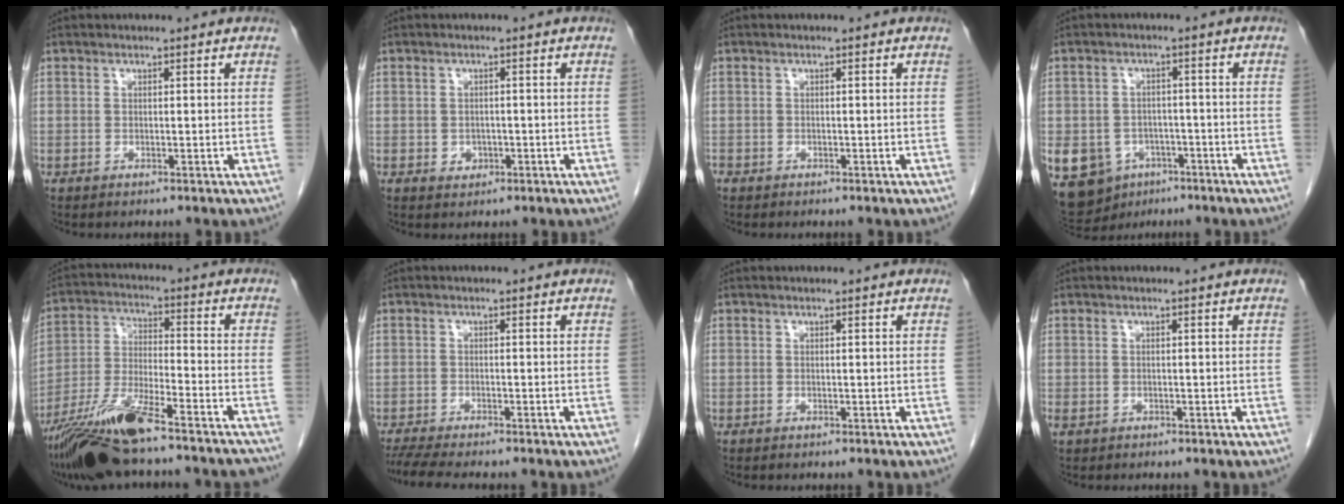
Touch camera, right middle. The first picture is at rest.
{"total": 1.8, "force": [-0.6, 1.5, 0.7], "torque": [-0.011, 0.005, -0.002]}
{"total": 0.7, "force": [-0.5, 0.5, 0.1], "torque": [-0.009, 0.002, -0.011]}
{"total": 15.7, "force": [-7.1, 12.6, 6.2], "torque": [-0.169, 0.003, -0.095]}
{"total": 17.2, "force": [-13.8, 1.9, 10.0], "torque": [-0.184, -0.014, -0.243]}
{"total": 5.7, "force": [-4.9, 0.1, 2.8], "torque": [-0.046, -0.016, -0.083]}
{"total": 0.0}
{"total": 0.7, "force": [-0.4, 0.6, 0.2], "torque": [-0.009, 0.003, -0.005]}